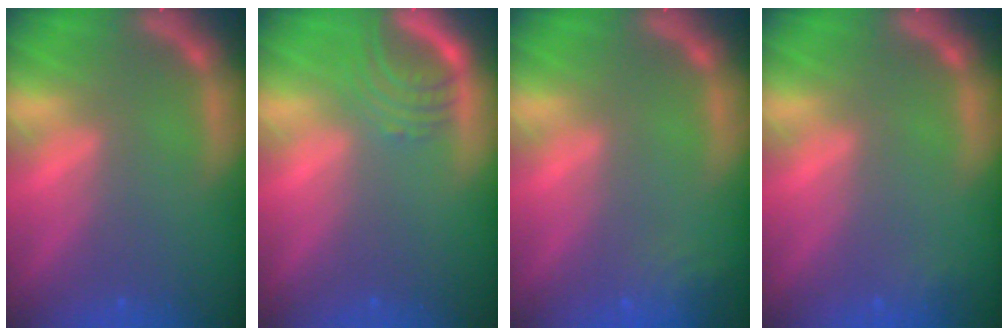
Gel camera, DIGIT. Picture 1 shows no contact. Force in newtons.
{"total": 3.9}
{"total": 3.0}
{"total": 0.9}